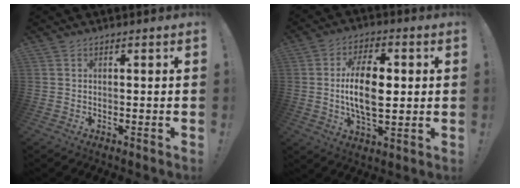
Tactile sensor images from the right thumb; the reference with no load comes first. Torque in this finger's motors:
{"motor_torque": [0.02, 0.91, 0.59, -0.37, 0.21]}